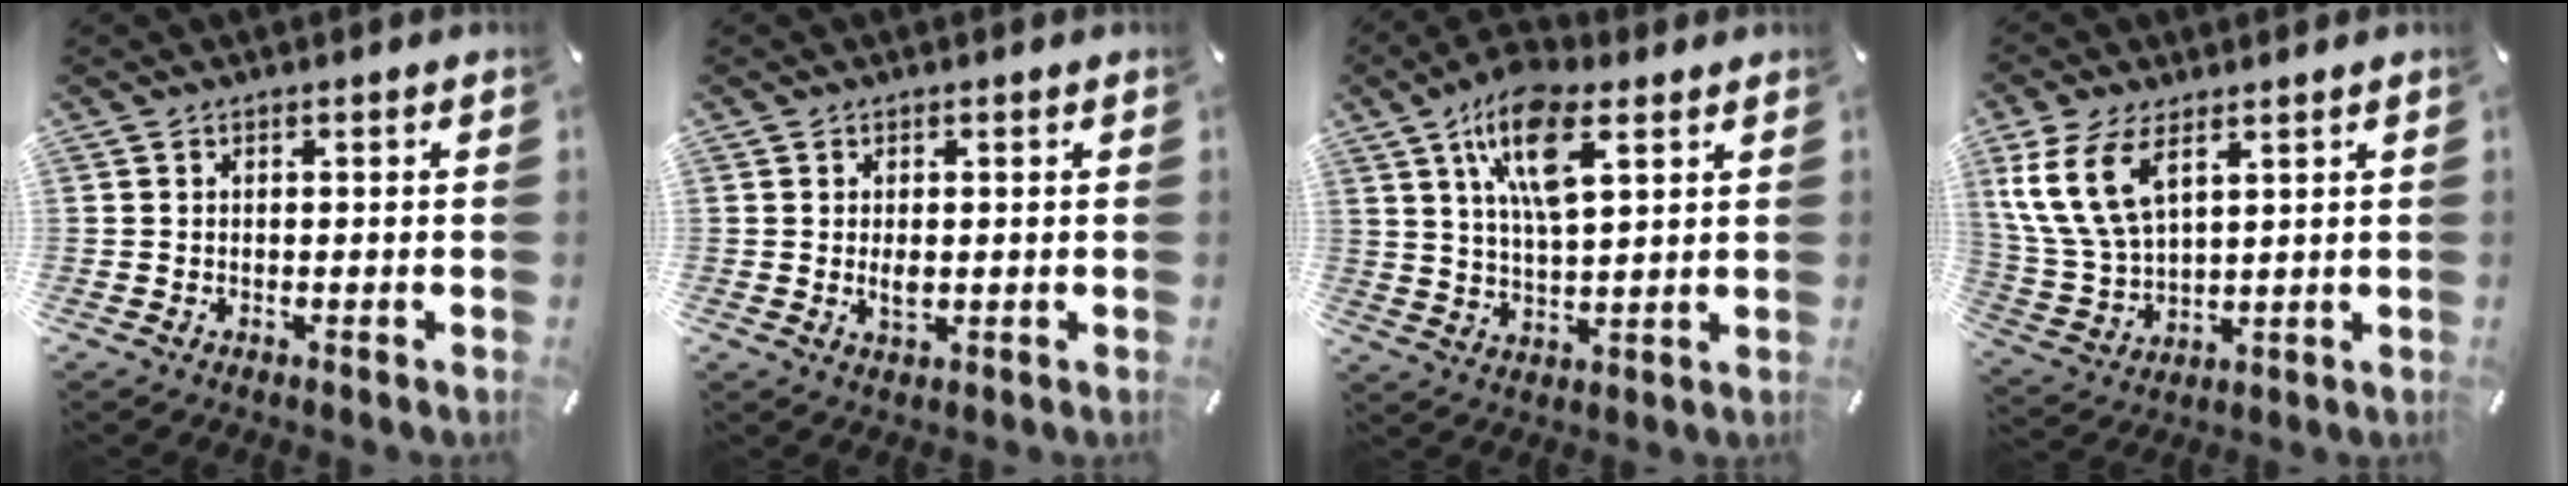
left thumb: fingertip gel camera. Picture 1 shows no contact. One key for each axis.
{"total": 2.6, "fx": 0.1, "fy": 1.6, "fz": 2.1, "tx": -0.035, "ty": -0.002, "tz": 0.000}
{"total": 13.7, "fx": 7.3, "fy": 5.6, "fz": 10.2, "tx": -0.196, "ty": -0.015, "tz": 0.125}
{"total": 12.4, "fx": 6.3, "fy": 6.9, "fz": 8.1, "tx": -0.211, "ty": -0.016, "tz": 0.113}